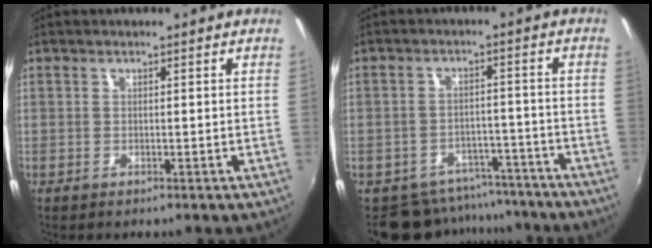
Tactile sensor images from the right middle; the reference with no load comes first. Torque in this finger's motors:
{"motor_torque": [-0.23, -0.59, -0.04, -0.02]}